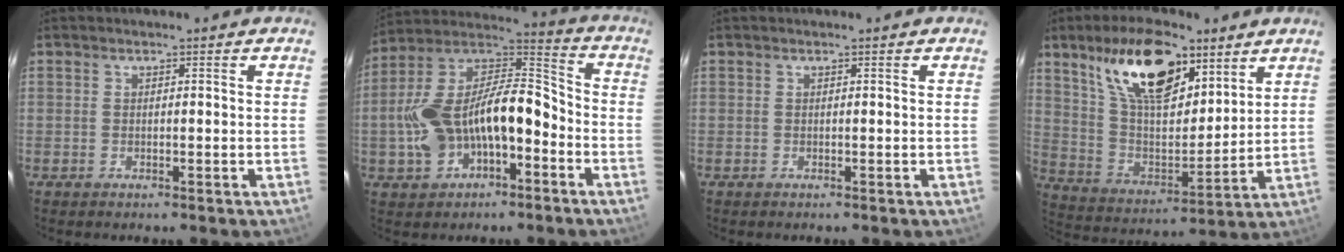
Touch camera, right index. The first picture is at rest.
{"total": 19.2, "force": [-6.1, 10.5, 14.8], "torque": [-0.299, 0.021, -0.100]}
{"total": 0.0}
{"total": 19.7, "force": [11.3, 8.7, 13.6], "torque": [-0.251, 0.018, 0.213]}